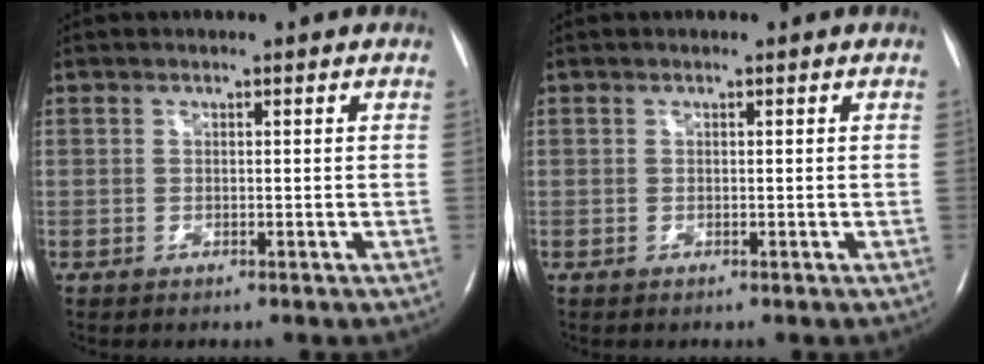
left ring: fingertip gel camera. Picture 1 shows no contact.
{"total": 0.0}